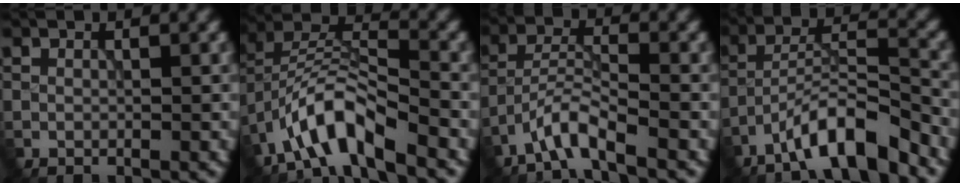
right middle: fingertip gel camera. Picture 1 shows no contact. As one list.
[{"total": 7.3, "force": [-4.9, 2.2, 4.9], "torque": [-0.085, 0.010, -0.095]}, {"total": 3.5, "force": [-2.8, 0.3, 2.1], "torque": [-0.039, 0.010, -0.062]}, {"total": 6.6, "force": [-4.8, 1.2, 4.4], "torque": [-0.071, 0.011, -0.086]}]